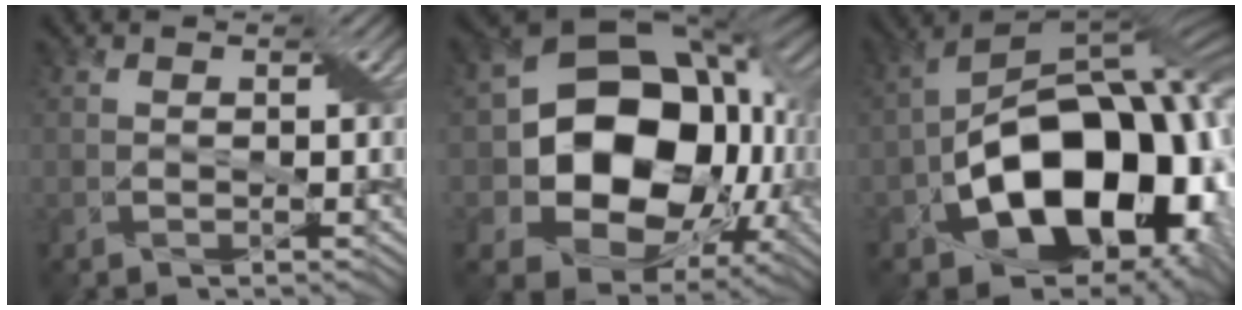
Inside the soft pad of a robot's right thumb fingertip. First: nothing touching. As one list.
[{"total": 16.7, "force": [-0.8, 12.9, 10.6], "torque": [-0.175, -0.042, 0.001]}, {"total": 18.6, "force": [-6.2, 11.2, 13.4], "torque": [-0.198, -0.024, -0.100]}]